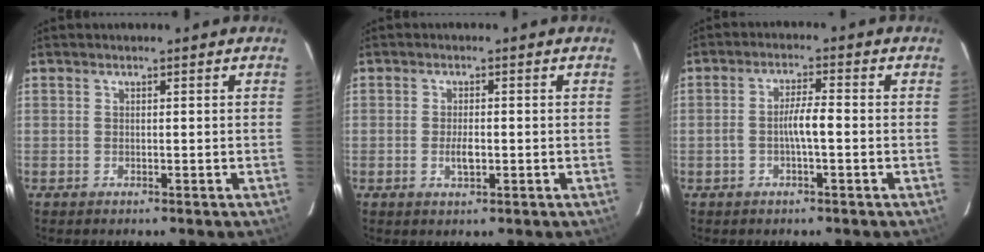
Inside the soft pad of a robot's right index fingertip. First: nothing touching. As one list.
[{"total": 2.6, "force": [-0.7, 0.9, 2.4], "torque": [-0.048, 0.000, -0.009]}, {"total": 4.0, "force": [-0.8, 0.6, 3.9], "torque": [-0.070, 0.010, -0.013]}]